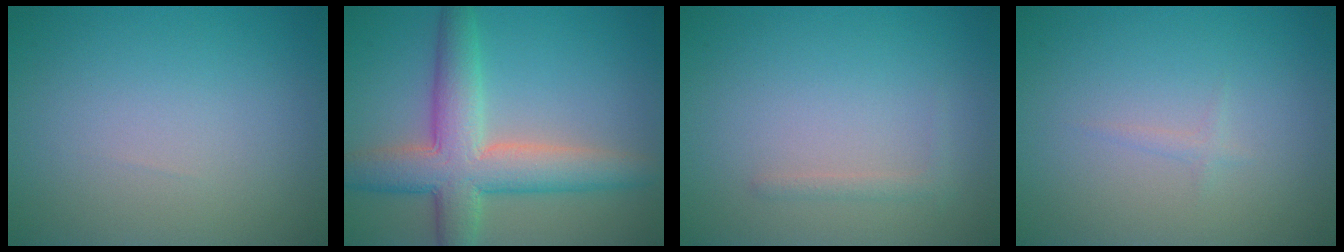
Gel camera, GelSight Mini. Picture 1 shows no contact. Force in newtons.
{"total": 7.5, "press": 7.5, "slide": 0.2}
{"total": 0.8, "press": 0.8, "slide": 0.0}
{"total": 0.7, "press": 0.6, "slide": 0.1}